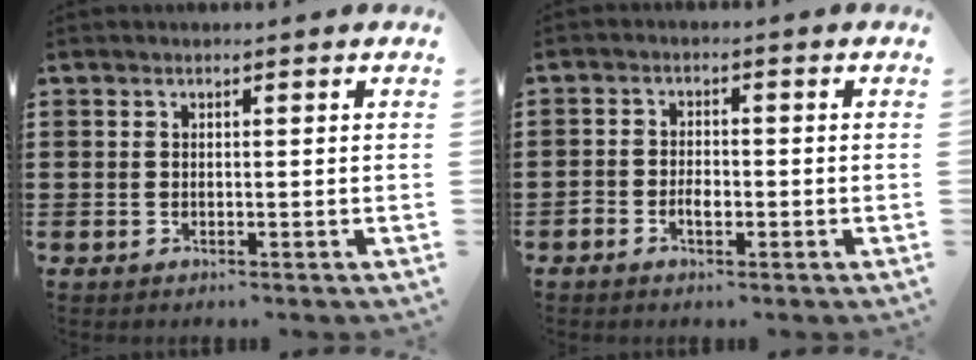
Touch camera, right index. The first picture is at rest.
{"total": 2.4, "force": [-1.1, 1.3, 1.7], "torque": [-0.035, 0.003, -0.022]}